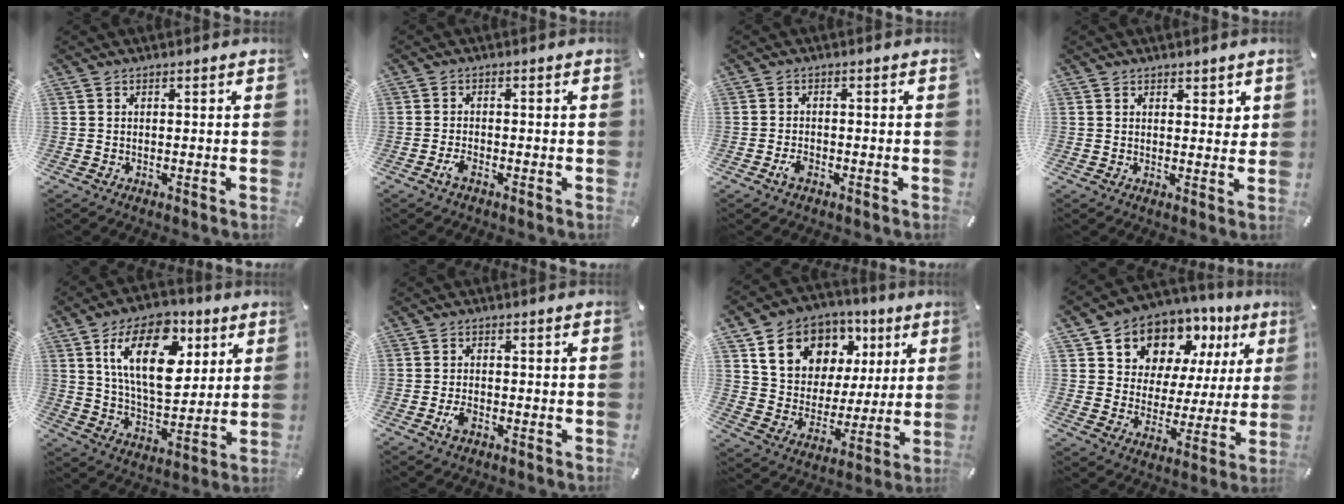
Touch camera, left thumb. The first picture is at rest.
{"total": 2.1, "force": [-1.2, 0.8, 1.5], "torque": [-0.033, 0.001, -0.025]}
{"total": 2.3, "force": [-1.2, 1.3, 1.5], "torque": [-0.034, 0.002, -0.023]}
{"total": 2.6, "force": [1.7, 1.7, 1.0], "torque": [0.002, -0.007, 0.026]}
{"total": 19.0, "force": [7.9, 10.8, 13.5], "torque": [-0.235, -0.010, 0.130]}
{"total": 2.6, "force": [-1.2, 1.4, 1.8], "torque": [-0.047, -0.001, -0.024]}
{"total": 12.7, "force": [6.8, 10.2, 3.1], "torque": [-0.067, -0.040, 0.132]}
{"total": 10.7, "force": [7.3, 7.8, 1.0], "torque": [-0.029, -0.071, 0.137]}